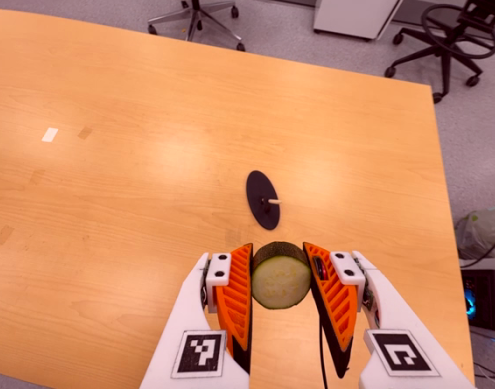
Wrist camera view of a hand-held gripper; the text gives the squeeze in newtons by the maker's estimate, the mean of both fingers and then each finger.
{"total": 11.1, "left": 9.9, "right": 12.3}